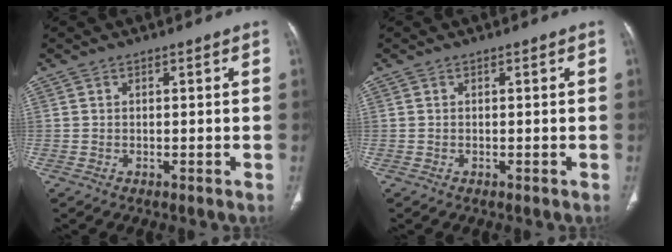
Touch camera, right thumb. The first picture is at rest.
{"total": 0.0}